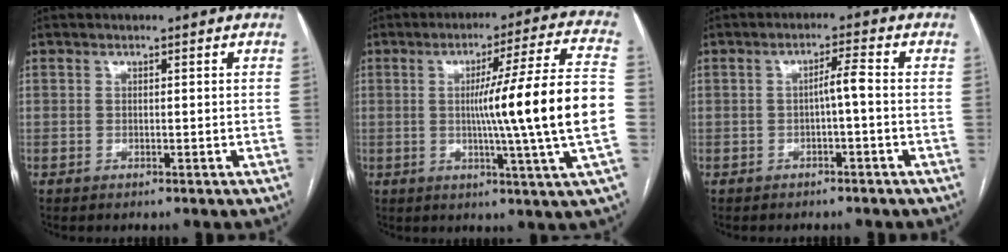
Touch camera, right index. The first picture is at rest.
{"total": 17.6, "force": [-1.1, -2.4, 17.4], "torque": [-0.254, -0.005, -0.029]}
{"total": 2.7, "force": [-0.6, 0.0, 2.6], "torque": [-0.040, 0.007, -0.009]}